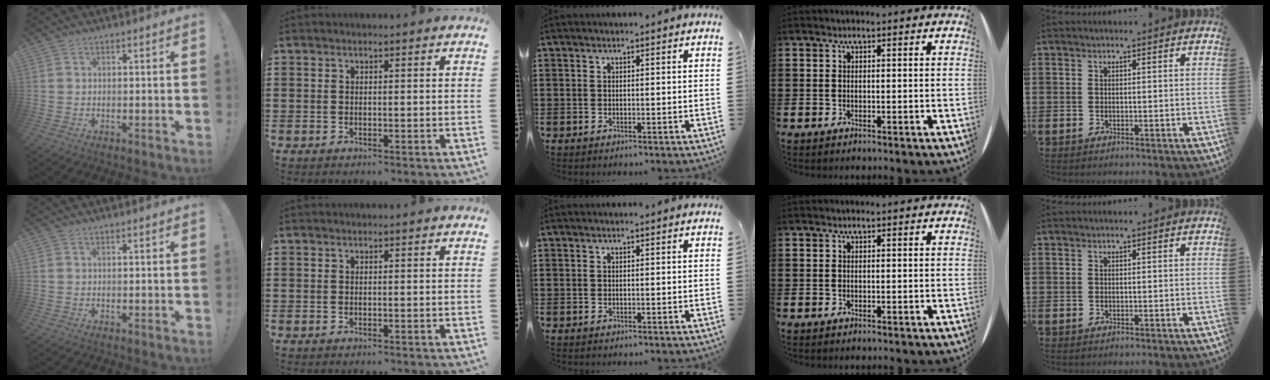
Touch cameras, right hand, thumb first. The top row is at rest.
{}